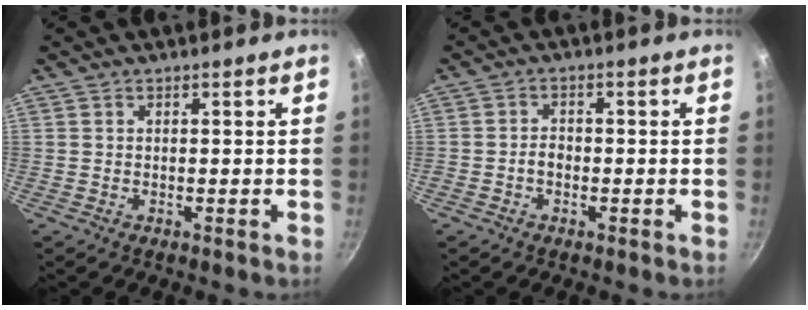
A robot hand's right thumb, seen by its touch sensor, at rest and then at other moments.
{"total": 2.0, "force": [-0.8, 1.5, 1.2], "torque": [-0.011, 0.017, -0.015]}